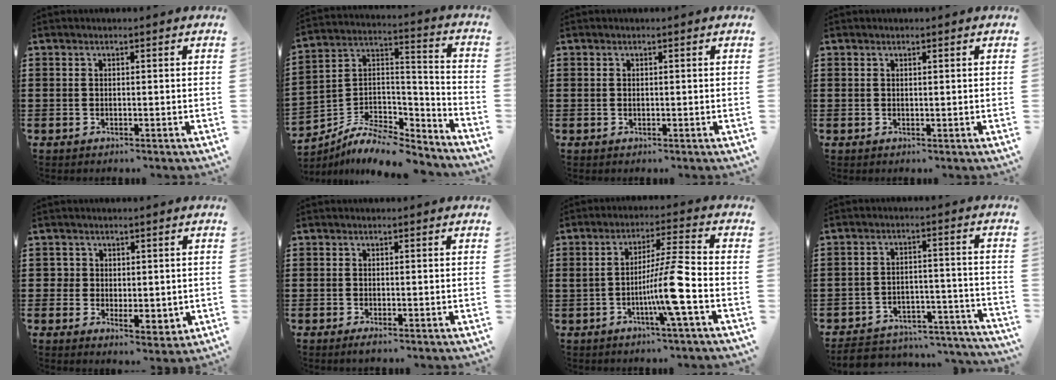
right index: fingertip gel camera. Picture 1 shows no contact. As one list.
[{"total": 8.3, "force": [-6.6, 3.6, 3.4], "torque": [-0.068, 0.013, -0.126]}, {"total": 0.0}, {"total": 0.0}, {"total": 3.1, "force": [0.7, 2.8, 1.3], "torque": [-0.033, 0.013, 0.013]}, {"total": 0.8, "force": [-0.6, 0.0, 0.5], "torque": [-0.010, -0.004, -0.010]}, {"total": 9.3, "force": [-3.4, 0.0, 8.7], "torque": [-0.160, -0.004, -0.067]}, {"total": 4.5, "force": [-4.3, 1.0, 1.0], "torque": [-0.017, 0.007, -0.087]}]